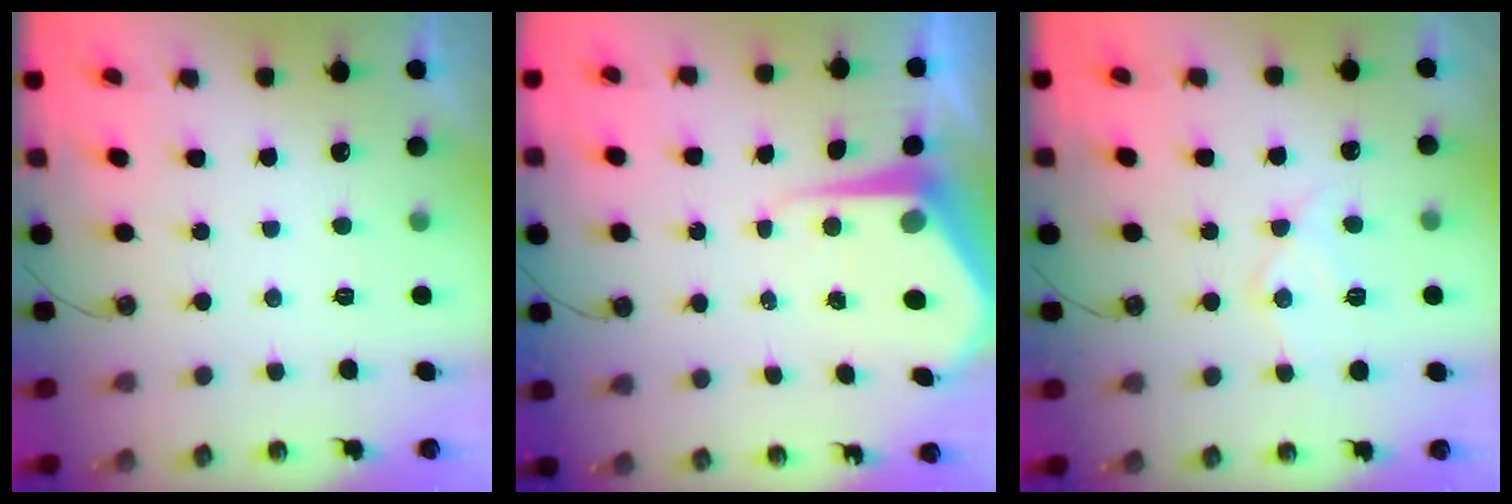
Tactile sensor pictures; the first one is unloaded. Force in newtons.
{"total": 8.2, "press": 8.1, "slide": 0.6}
{"total": 11.1, "press": 11.1, "slide": 0.9}